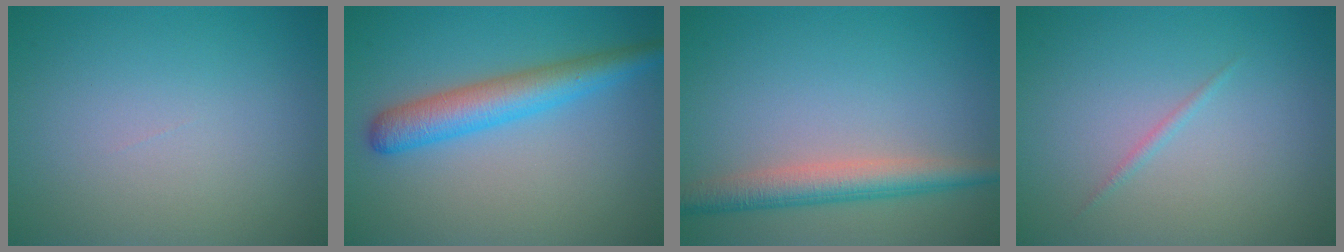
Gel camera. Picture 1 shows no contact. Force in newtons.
{"total": 4.7, "press": 4.7, "slide": 0.2}
{"total": 4.0, "press": 4.0, "slide": 0.1}
{"total": 0.6, "press": 0.6, "slide": 0.0}